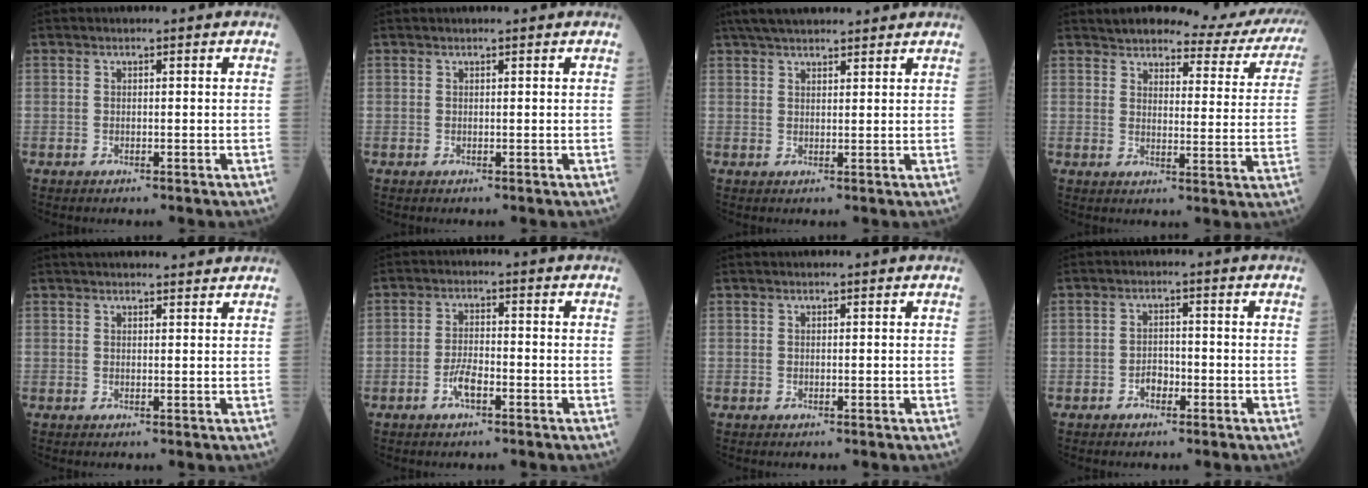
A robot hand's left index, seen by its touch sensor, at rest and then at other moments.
{"total": 1.0, "force": [0.9, 0.0, 0.3], "torque": [-0.001, 0.015, 0.016]}
{"total": 9.8, "force": [8.5, 2.0, 4.5], "torque": [-0.068, 0.038, 0.131]}
{"total": 15.6, "force": [14.5, 3.5, 4.5], "torque": [-0.029, -0.033, 0.150]}
{"total": 9.1, "force": [8.5, 1.2, 3.0], "torque": [-0.033, 0.026, 0.105]}
{"total": 3.3, "force": [-1.8, 0.9, 2.6], "torque": [-0.052, 0.002, -0.035]}
{"total": 1.3, "force": [1.2, 0.1, 0.4], "torque": [-0.003, 0.018, 0.019]}
{"total": 2.0, "force": [-1.2, 1.2, 1.1], "torque": [-0.013, 0.006, -0.023]}